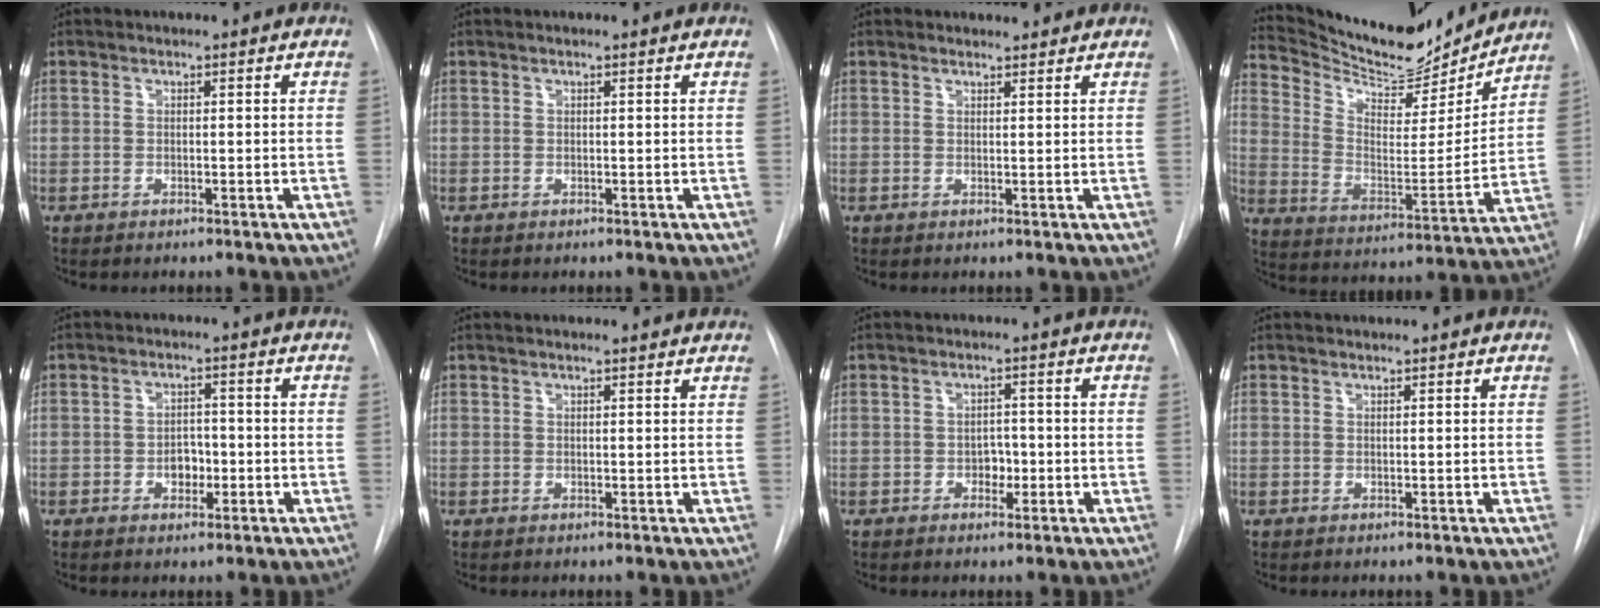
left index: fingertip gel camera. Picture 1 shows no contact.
{"total": 0.7, "force": [0.6, 0.0, 0.2], "torque": [-0.009, 0.008, 0.010]}
{"total": 2.4, "force": [2.3, 0.7, 0.1], "torque": [-0.005, 0.009, 0.029]}
{"total": 19.0, "force": [18.1, 3.9, 4.6], "torque": [-0.087, -0.029, 0.280]}
{"total": 3.1, "force": [-0.9, 2.2, 2.0], "torque": [-0.023, 0.007, -0.012]}
{"total": 4.0, "force": [3.8, 0.4, 1.3], "torque": [-0.019, 0.020, 0.038]}
{"total": 2.2, "force": [-0.7, 1.6, 1.4], "torque": [-0.014, 0.007, -0.009]}
{"total": 0.9, "force": [0.9, 0.0, 0.2], "torque": [-0.003, 0.014, 0.018]}